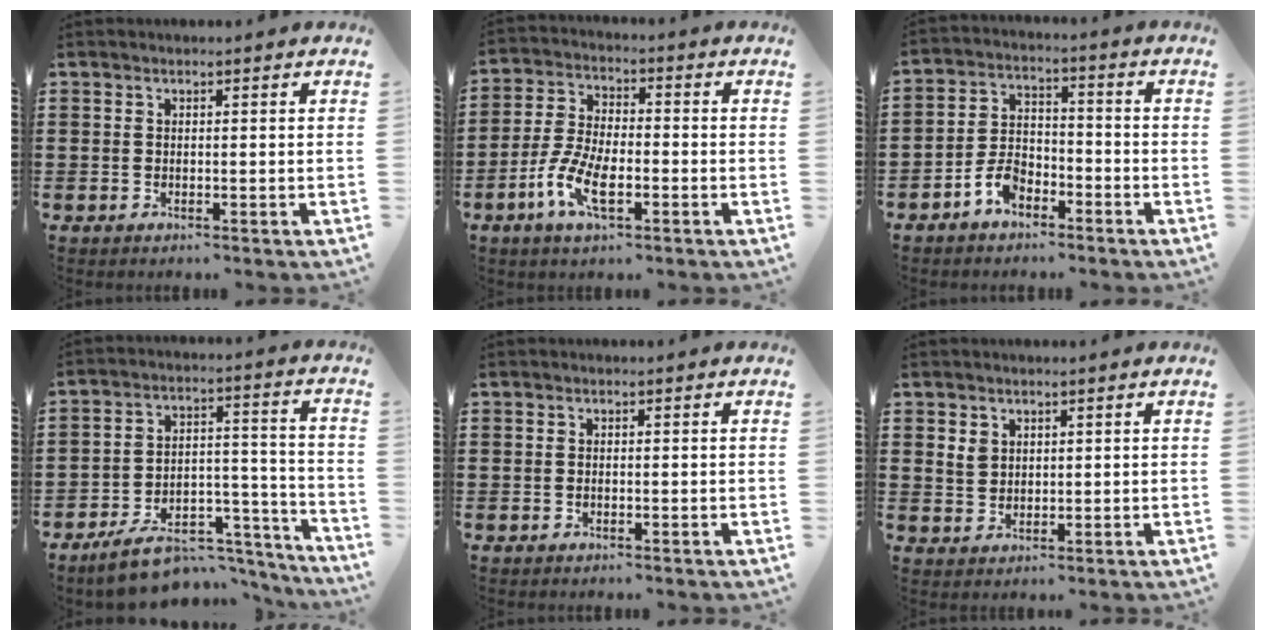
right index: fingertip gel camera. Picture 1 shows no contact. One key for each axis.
{"total": 7.9, "fx": -3.4, "fy": 3.0, "fz": 6.4, "tx": -0.162, "ty": -0.013, "tz": -0.071}
{"total": 5.5, "fx": -3.7, "fy": 3.1, "fz": 2.8, "tx": -0.076, "ty": 0.005, "tz": -0.076}
{"total": 9.3, "fx": -7.4, "fy": 3.7, "fz": 4.0, "tx": -0.059, "ty": 0.029, "tz": -0.131}
{"total": 0.0}
{"total": 2.3, "fx": 1.4, "fy": 1.6, "fz": 0.8, "tx": -0.020, "ty": 0.005, "tz": 0.027}